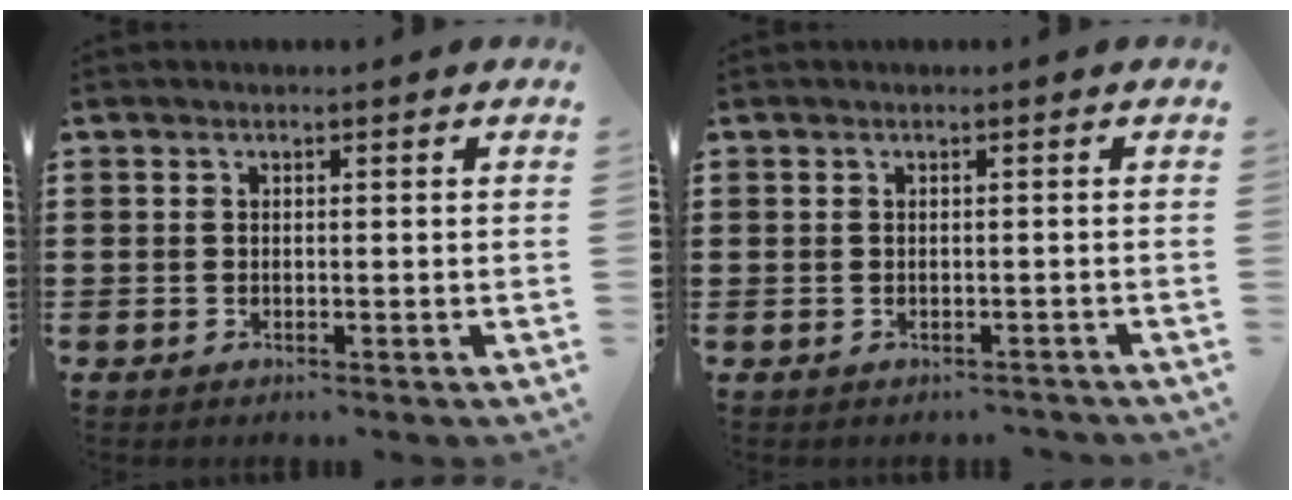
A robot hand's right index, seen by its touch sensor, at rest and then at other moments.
{"total": 0.8, "force": [-0.5, 0.6, 0.0], "torque": [-0.001, 0.003, -0.013]}